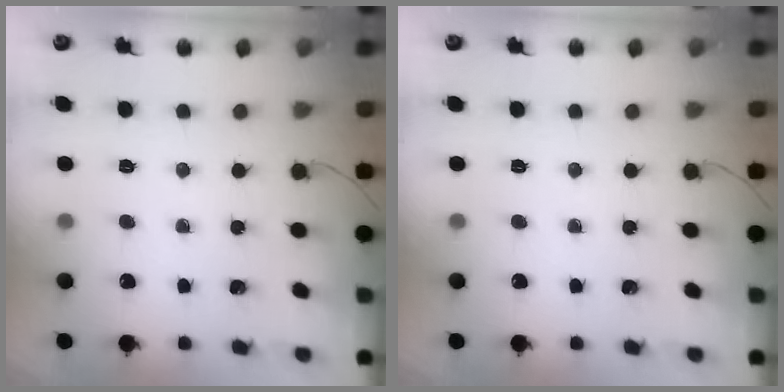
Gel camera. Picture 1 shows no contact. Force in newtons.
{"total": 0.0}